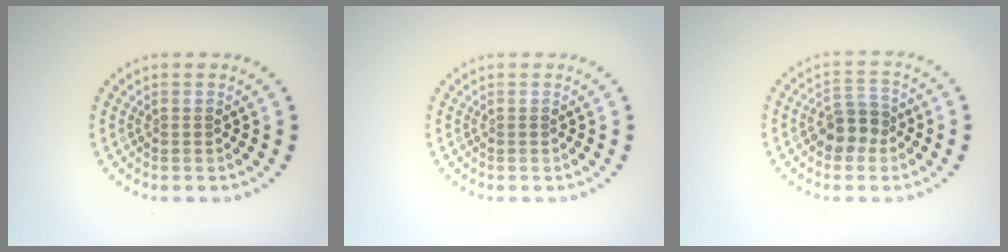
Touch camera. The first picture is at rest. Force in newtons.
{"total": 0.0}
{"total": 3.3, "press": 3.0, "slide": 1.2}